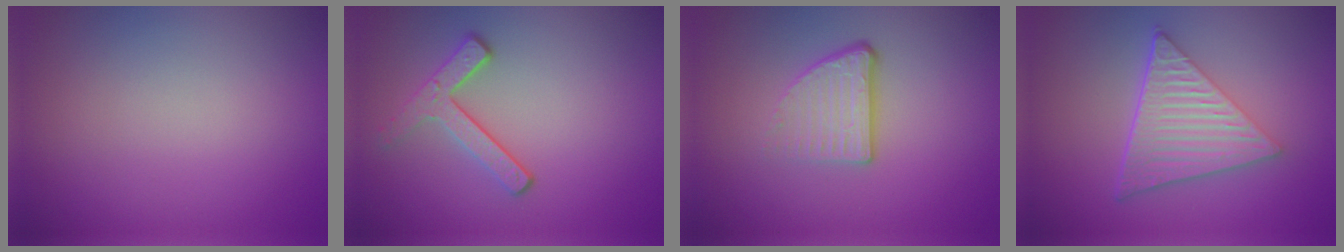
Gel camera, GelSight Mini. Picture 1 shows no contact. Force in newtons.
{"total": 2.7, "press": 2.3, "slide": 1.3}
{"total": 3.6, "press": 2.2, "slide": 2.8}
{"total": 6.6, "press": 4.6, "slide": 4.8}